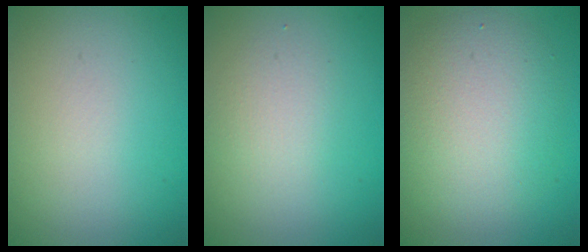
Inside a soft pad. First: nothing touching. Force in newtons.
{"total": 1.6, "press": 1.6, "slide": 0.1}
{"total": 5.6, "press": 5.6, "slide": 0.5}